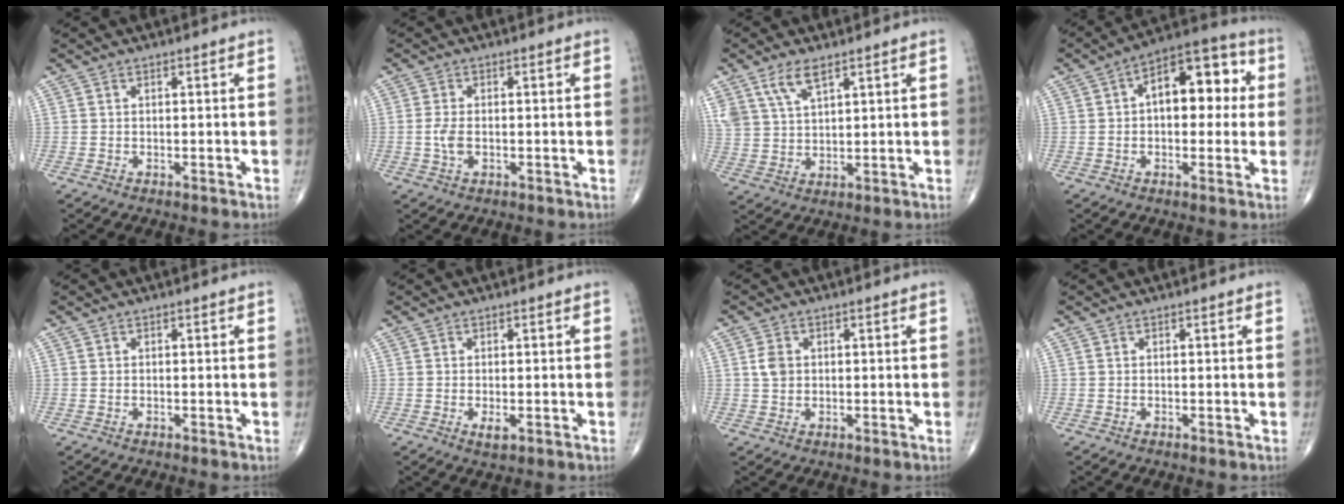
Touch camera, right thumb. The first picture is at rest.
{"total": 2.9, "force": [-0.4, 1.5, 2.5], "torque": [-0.057, 0.000, -0.010]}
{"total": 6.9, "force": [4.4, 2.9, 4.4], "torque": [-0.086, -0.013, 0.094]}
{"total": 14.0, "force": [2.1, 7.6, 11.5], "torque": [-0.131, 0.033, 0.021]}
{"total": 0.0}
{"total": 1.9, "force": [-0.5, 0.7, 1.6], "torque": [-0.027, -0.003, -0.006]}
{"total": 2.8, "force": [0.5, 2.2, 1.8], "torque": [-0.028, 0.000, 0.008]}
{"total": 0.0}